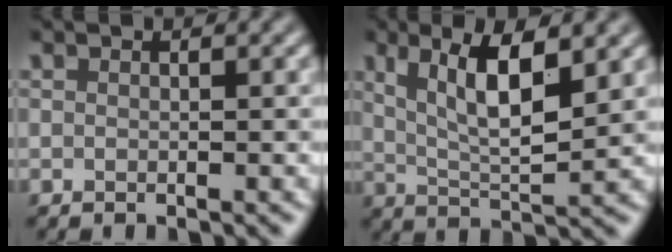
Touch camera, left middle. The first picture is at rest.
{"total": 6.5, "force": [2.3, 1.8, 5.8], "torque": [-0.103, -0.007, 0.044]}